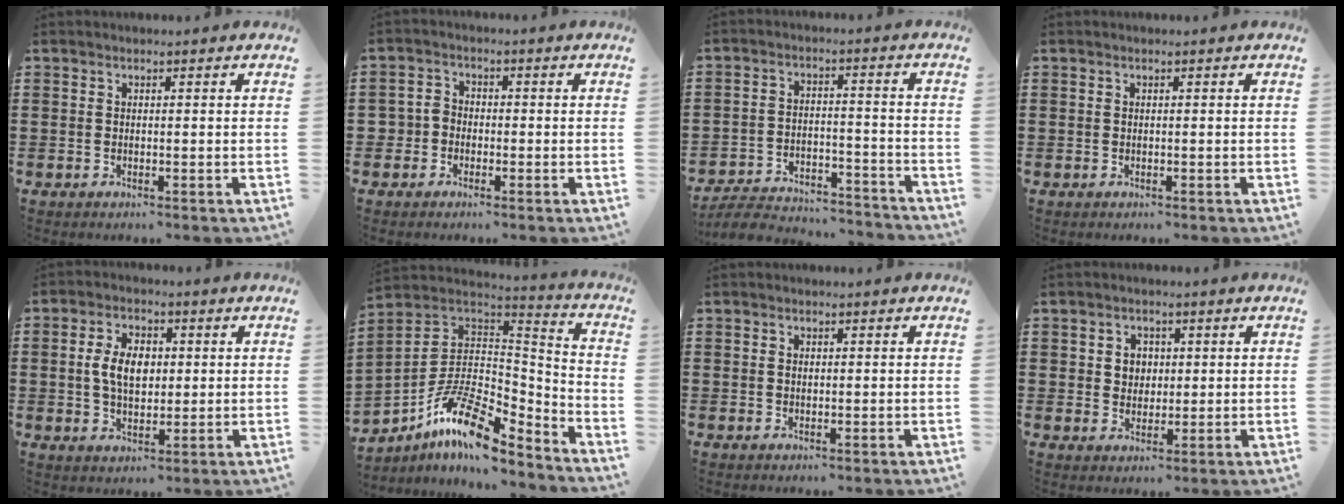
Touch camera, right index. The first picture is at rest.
{"total": 2.7, "force": [-1.6, 2.1, 0.2], "torque": [-0.022, 0.003, -0.040]}
{"total": 5.9, "force": [-5.7, 1.2, 1.4], "torque": [-0.034, 0.009, -0.113]}
{"total": 0.0}
{"total": 6.2, "force": [0.5, 3.8, 4.9], "torque": [-0.109, 0.006, 0.000]}
{"total": 13.5, "force": [-7.7, 5.2, 9.7], "torque": [-0.197, 0.013, -0.144]}
{"total": 0.6, "force": [0.2, 0.4, 0.4], "torque": [-0.011, 0.001, 0.003]}
{"total": 2.9, "force": [0.6, 2.7, 0.9], "torque": [-0.029, 0.011, 0.006]}